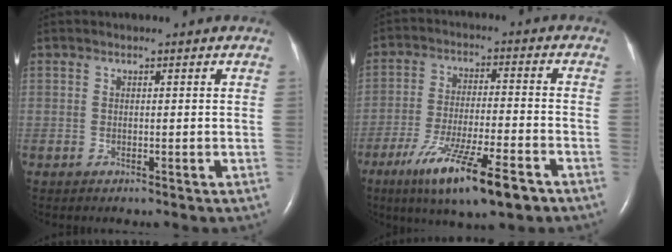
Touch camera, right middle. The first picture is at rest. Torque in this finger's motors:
{"motor_torque": [1.20, -0.93, 0.27, 0.21]}